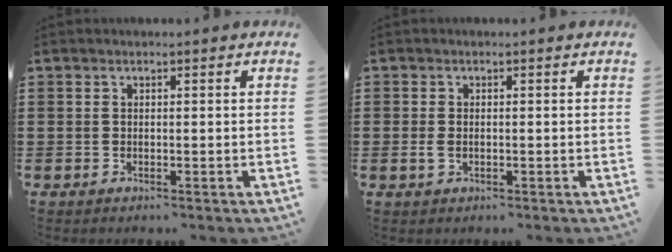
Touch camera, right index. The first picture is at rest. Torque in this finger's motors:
{"motor_torque": [-0.19, 0.34, 0.01, 0.01]}